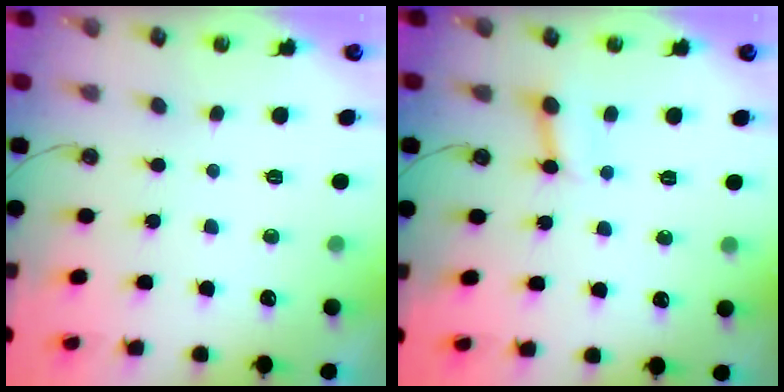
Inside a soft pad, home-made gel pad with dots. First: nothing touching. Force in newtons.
{"total": 2.6, "press": 2.6, "slide": 0.1}